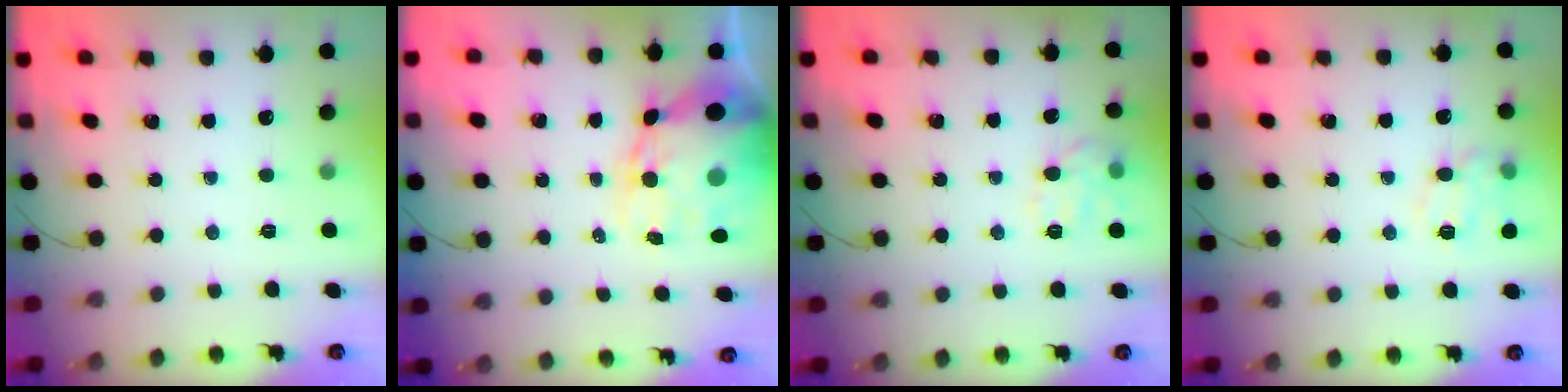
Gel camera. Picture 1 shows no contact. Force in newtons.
{"total": 13.9, "press": 13.4, "slide": 3.8}
{"total": 10.4, "press": 10.4, "slide": 0.7}
{"total": 11.3, "press": 11.3, "slide": 0.8}